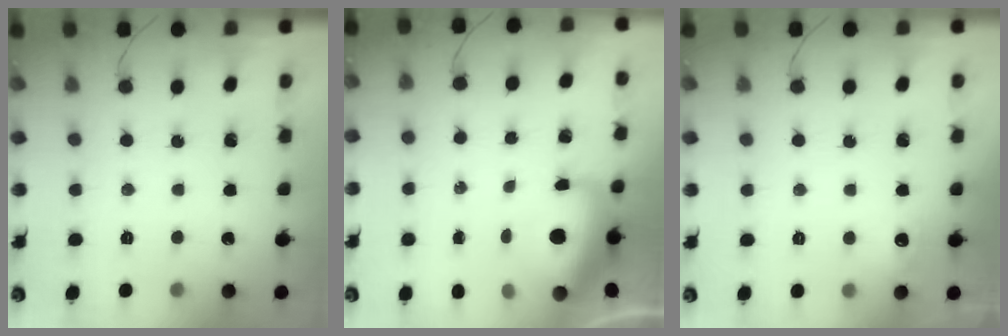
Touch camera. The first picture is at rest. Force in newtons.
{"total": 11.7, "press": 11.4, "slide": 2.7}
{"total": 12.3, "press": 5.1, "slide": 11.2}